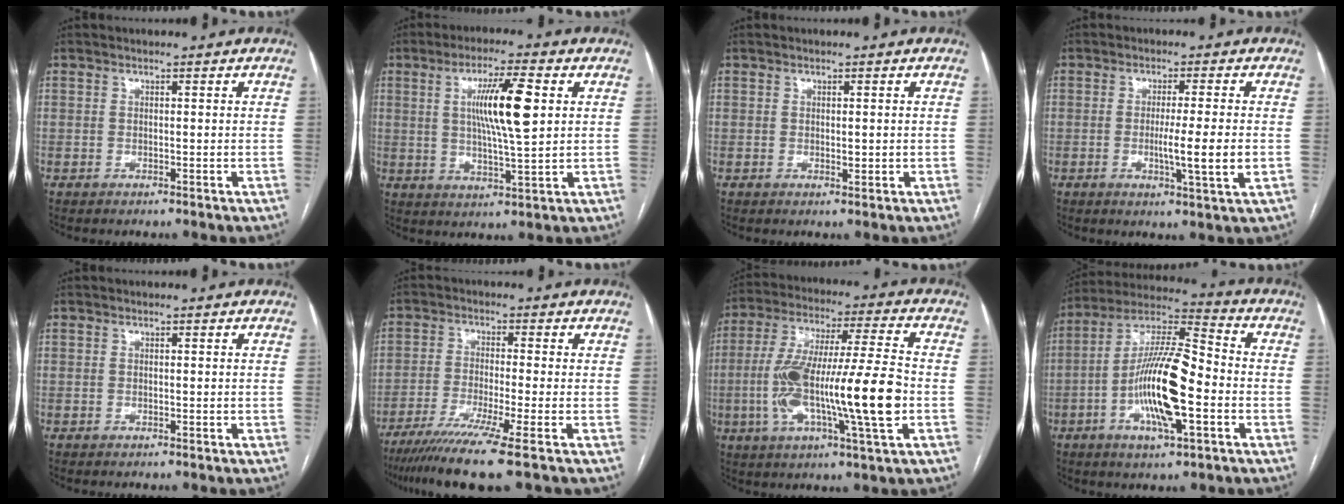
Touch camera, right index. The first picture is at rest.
{"total": 10.4, "force": [2.4, 0.7, 10.1], "torque": [-0.179, 0.000, 0.042]}
{"total": 1.3, "force": [0.1, 0.5, 1.1], "torque": [-0.018, -0.005, 0.004]}
{"total": 6.8, "force": [-1.0, -0.6, 6.7], "torque": [-0.111, -0.016, -0.018]}
{"total": 0.0}
{"total": 10.3, "force": [-7.1, -1.6, 7.3], "torque": [-0.122, -0.029, -0.119]}
{"total": 19.8, "force": [-3.6, 1.4, 19.4], "torque": [-0.356, 0.001, -0.062]}
{"total": 16.3, "force": [-3.9, 3.3, 15.4], "torque": [-0.296, 0.006, -0.070]}